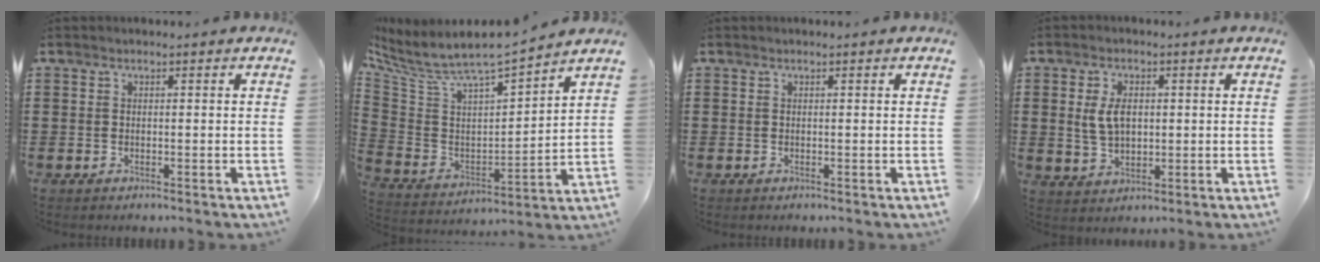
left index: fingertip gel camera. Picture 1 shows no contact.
{"total": 5.8, "force": [5.2, 1.2, 2.4], "torque": [-0.077, -0.050, 0.079]}
{"total": 0.0}
{"total": 4.7, "force": [0.9, 2.7, 3.7], "torque": [-0.078, 0.004, 0.011]}